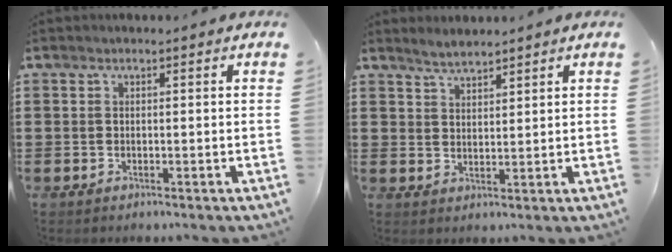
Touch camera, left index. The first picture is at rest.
{"total": 2.6, "force": [2.5, 0.5, 0.2], "torque": [-0.012, -0.001, 0.049]}